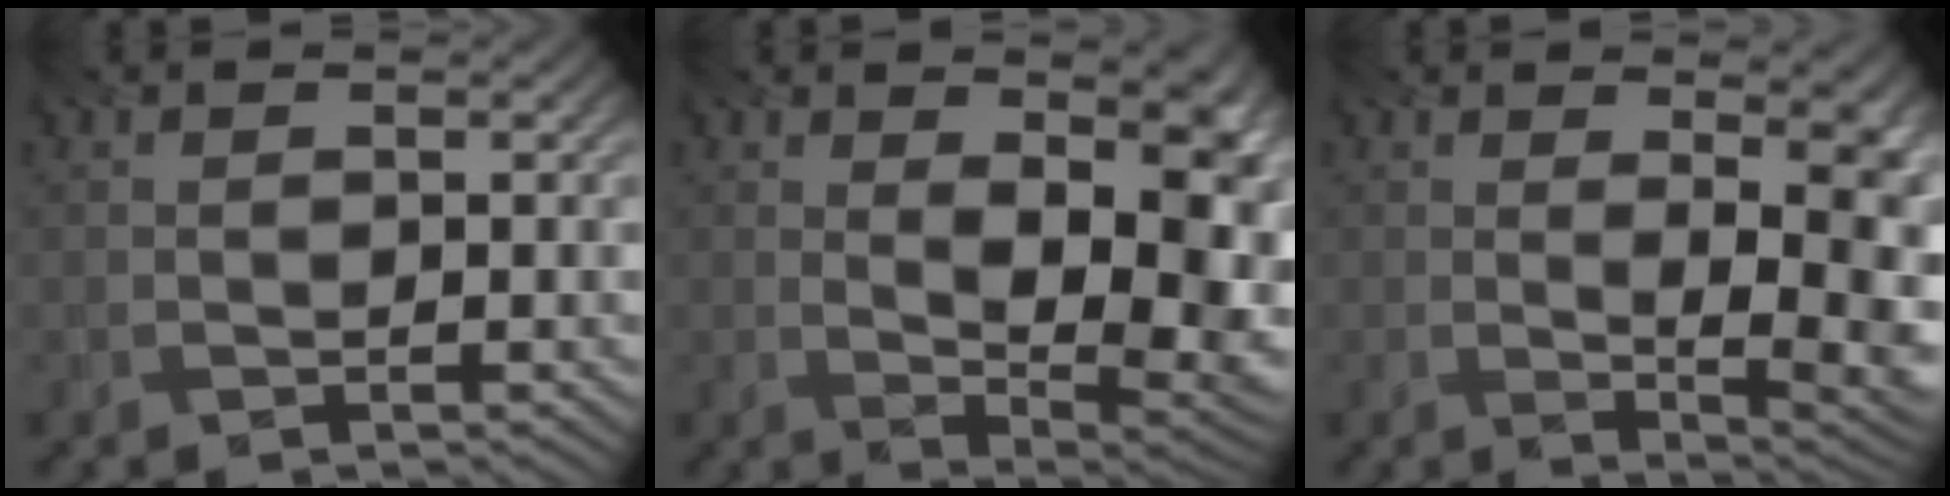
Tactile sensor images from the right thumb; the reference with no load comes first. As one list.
[{"total": 11.1, "force": [1.0, 5.1, 9.8], "torque": [-0.123, -0.002, 0.024]}, {"total": 9.6, "force": [1.2, 3.3, 9.0], "torque": [-0.099, 0.006, 0.026]}]